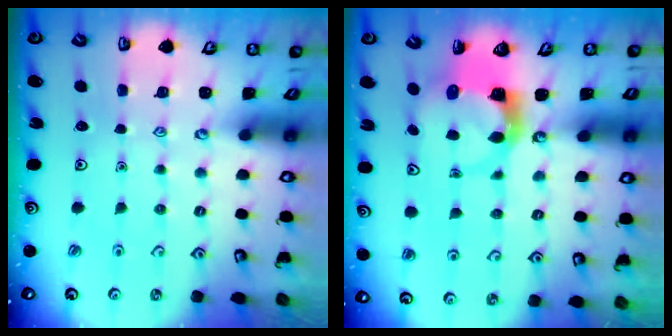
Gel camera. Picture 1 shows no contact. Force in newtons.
{"total": 3.9, "press": 3.9, "slide": 0.6}